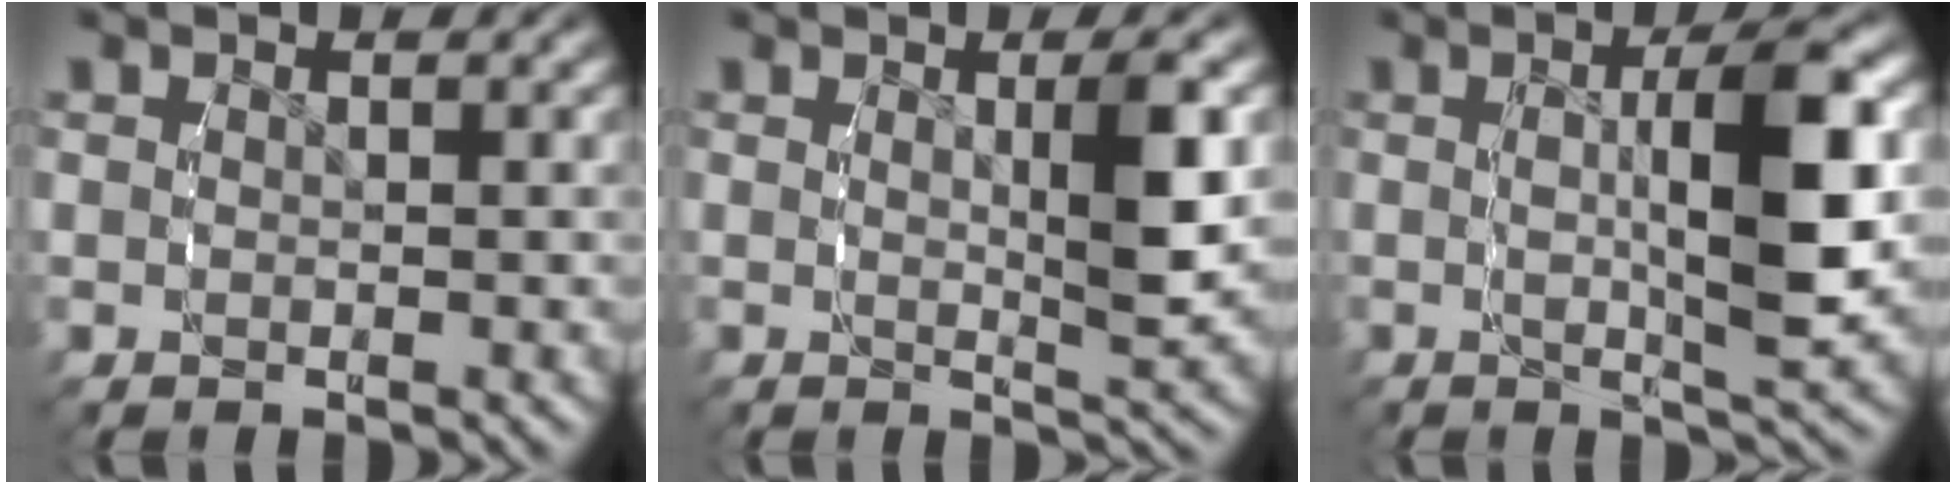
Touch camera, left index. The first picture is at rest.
{"total": 3.5, "force": [0.7, 0.0, 3.5], "torque": [-0.047, -0.003, 0.010]}
{"total": 7.2, "force": [0.5, 1.4, 7.1], "torque": [-0.094, 0.010, 0.002]}